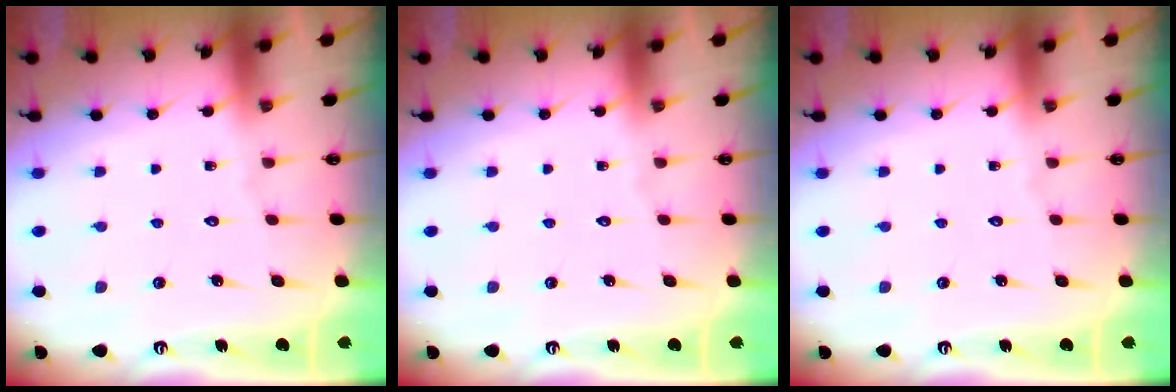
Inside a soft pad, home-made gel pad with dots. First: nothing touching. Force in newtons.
{"total": 0.0}
{"total": 0.0}